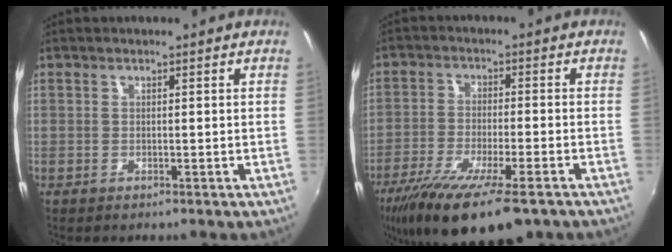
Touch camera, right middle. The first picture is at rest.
{"total": 16.5, "force": [-11.1, 3.8, 11.6], "torque": [-0.227, -0.058, -0.187]}